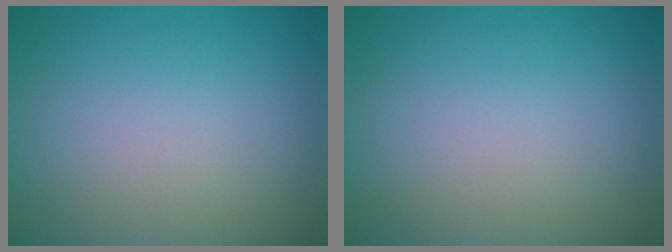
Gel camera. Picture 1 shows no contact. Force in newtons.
{"total": 0.0}